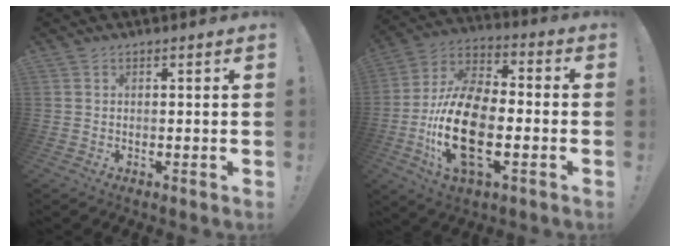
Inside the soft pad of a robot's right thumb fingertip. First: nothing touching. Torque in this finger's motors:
{"motor_torque": [2.35, 2.71, 0.63, 0.12, 0.40]}